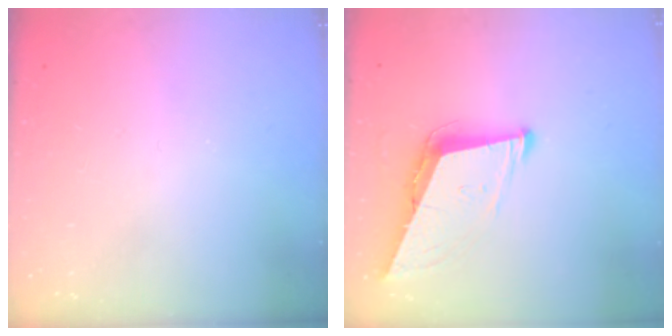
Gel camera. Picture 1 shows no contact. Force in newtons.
{"total": 9.3, "press": 8.9, "slide": 2.7}